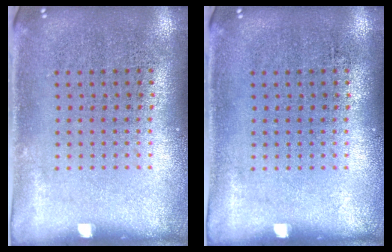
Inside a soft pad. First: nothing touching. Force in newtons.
{"total": 0.0}